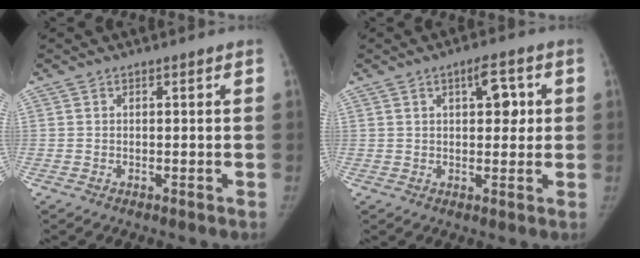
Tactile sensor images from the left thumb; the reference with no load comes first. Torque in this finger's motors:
{"motor_torque": [-0.23, 0.27, -0.04, -0.04, 0.01]}